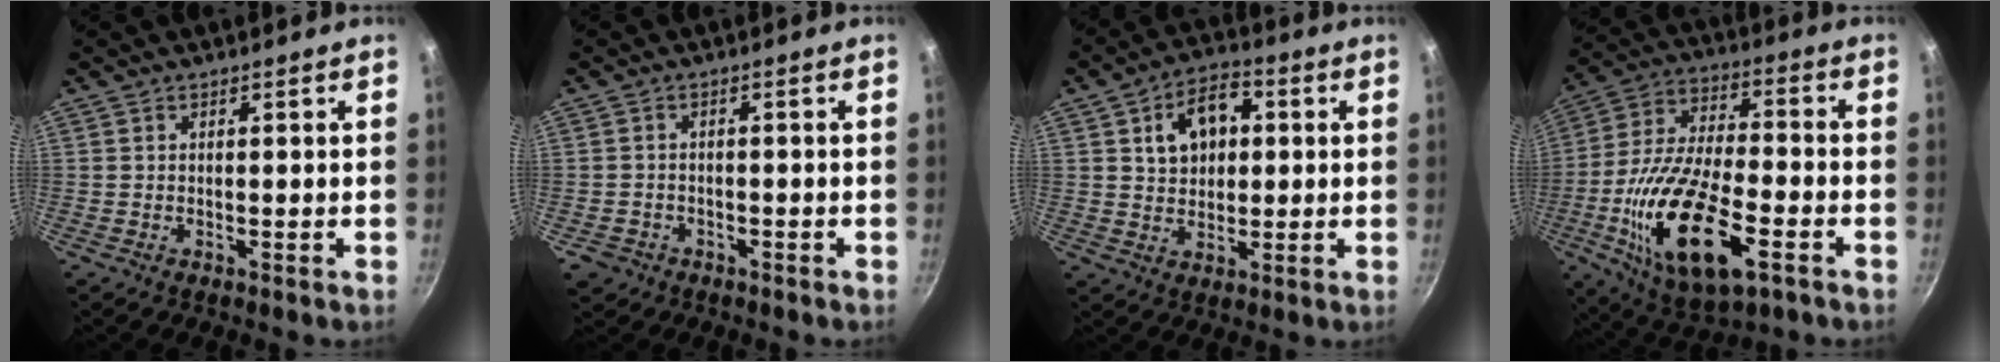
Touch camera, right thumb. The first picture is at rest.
{"total": 3.2, "force": [-1.5, 2.6, 1.1], "torque": [-0.023, 0.019, -0.015]}
{"total": 10.5, "force": [2.4, 7.4, 7.0], "torque": [-0.081, 0.012, 0.036]}
{"total": 22.2, "force": [-7.6, 9.7, 18.5], "torque": [-0.346, 0.015, -0.136]}